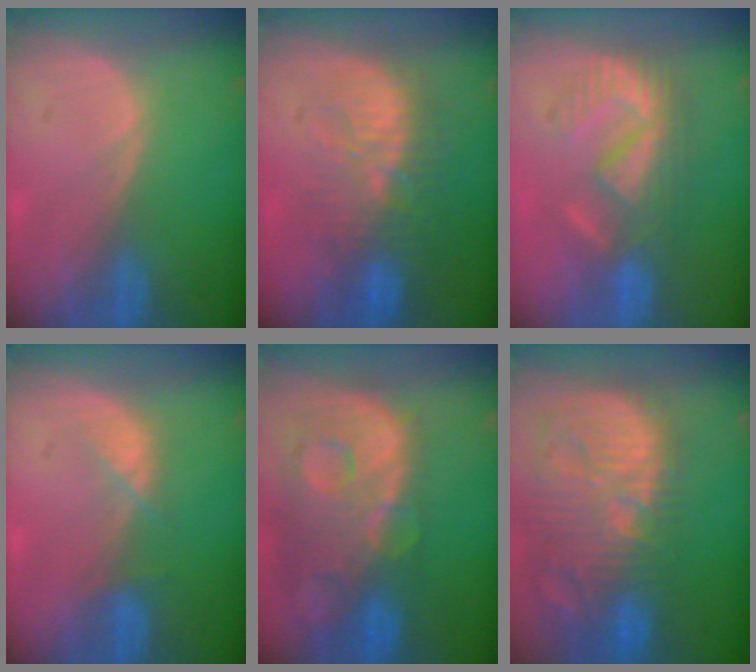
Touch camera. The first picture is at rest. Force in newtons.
{"total": 9.5, "press": 9.1, "slide": 2.6}
{"total": 8.8, "press": 7.9, "slide": 3.9}
{"total": 2.4, "press": 2.3, "slide": 0.5}
{"total": 13.8, "press": 11.3, "slide": 8.0}
{"total": 15.0, "press": 13.0, "slide": 7.4}